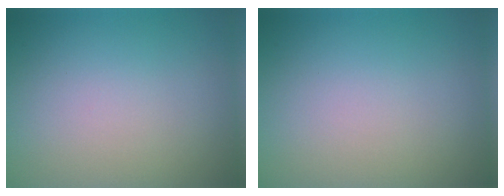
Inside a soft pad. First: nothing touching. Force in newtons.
{"total": 0.0}